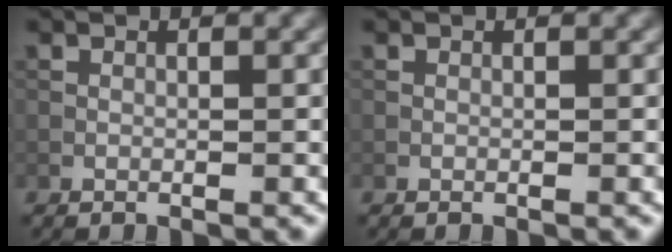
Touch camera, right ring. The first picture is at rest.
{"total": 0.0}